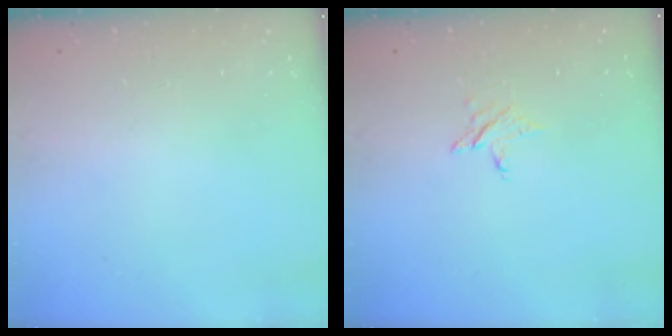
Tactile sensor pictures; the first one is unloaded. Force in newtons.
{"total": 2.8, "press": 2.8, "slide": 0.3}